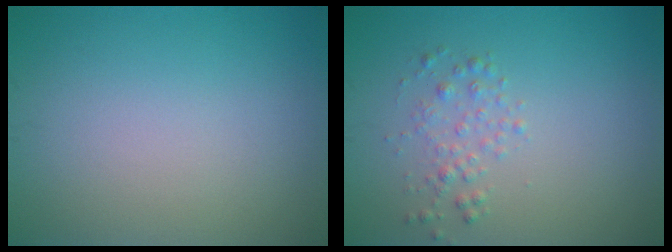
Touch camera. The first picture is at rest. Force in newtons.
{"total": 1.6, "press": 1.6, "slide": 0.0}